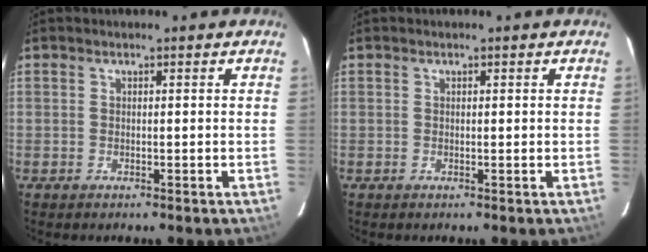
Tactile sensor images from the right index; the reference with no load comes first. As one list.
[{"total": 0.0}]